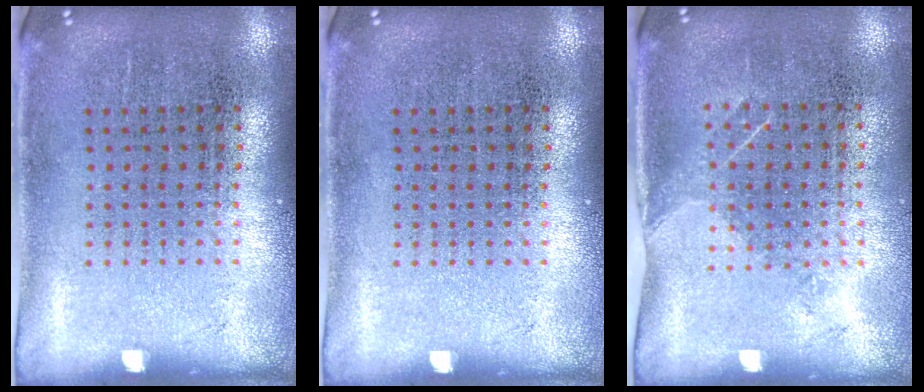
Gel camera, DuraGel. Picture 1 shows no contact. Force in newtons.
{"total": 0.0}
{"total": 1.2, "press": 1.0, "slide": 0.7}